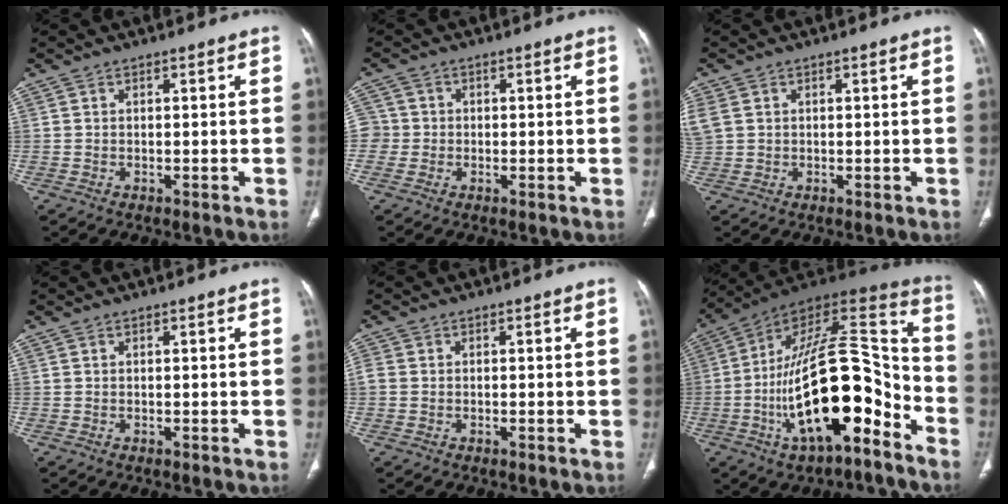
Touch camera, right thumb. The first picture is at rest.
{"total": 4.0, "force": [-0.5, 3.9, 0.8], "torque": [-0.005, 0.010, -0.013]}
{"total": 5.3, "force": [1.2, 4.2, 2.9], "torque": [-0.099, 0.014, 0.037]}
{"total": 0.0}
{"total": 1.7, "force": [-0.2, 1.4, 0.8], "torque": [-0.022, 0.000, -0.005]}
{"total": 26.7, "force": [-10.1, 11.1, 22.2], "torque": [-0.370, 0.071, -0.156]}